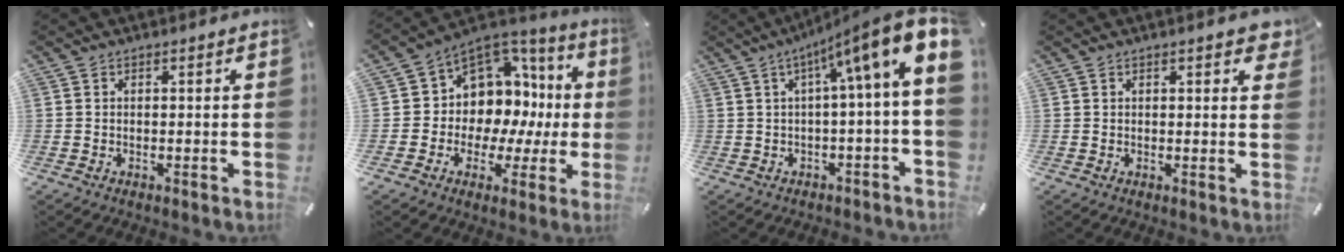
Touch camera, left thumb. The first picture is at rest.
{"total": 9.2, "force": [2.6, 8.3, 3.1], "torque": [-0.051, -0.054, 0.050]}
{"total": 11.7, "force": [3.4, 0.7, 11.2], "torque": [-0.171, -0.046, 0.044]}
{"total": 2.6, "force": [1.6, 0.9, 1.8], "torque": [-0.016, -0.007, 0.023]}